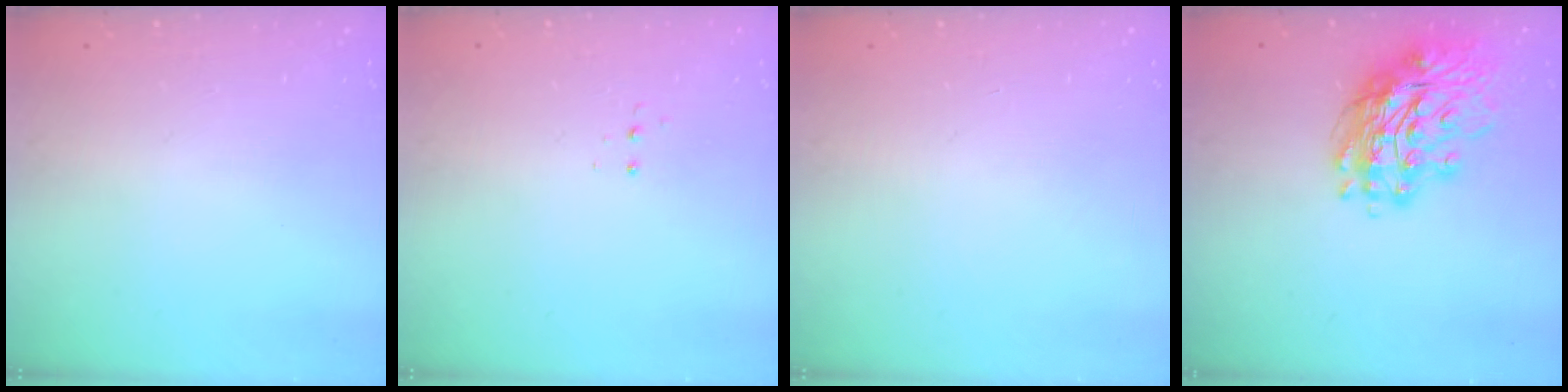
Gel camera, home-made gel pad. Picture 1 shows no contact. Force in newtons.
{"total": 3.3, "press": 3.2, "slide": 0.6}
{"total": 0.0}
{"total": 17.0, "press": 16.8, "slide": 2.5}